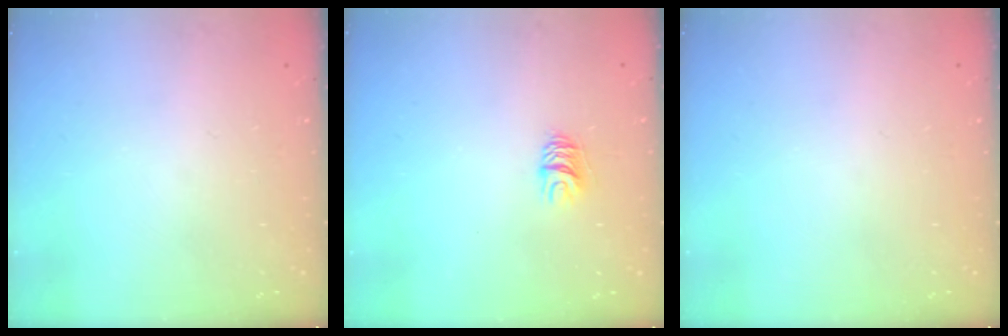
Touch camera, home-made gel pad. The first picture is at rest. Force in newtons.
{"total": 5.6, "press": 5.6, "slide": 0.5}
{"total": 0.0}